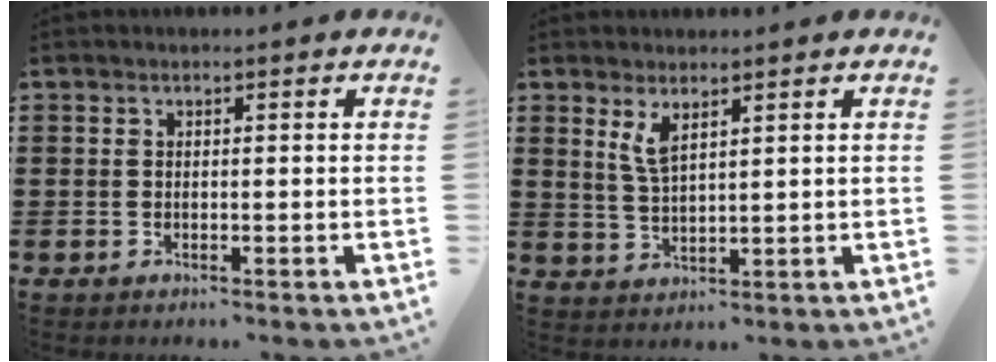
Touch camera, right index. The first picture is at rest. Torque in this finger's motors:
{"motor_torque": [0.35, -0.01, 0.16, 0.08]}